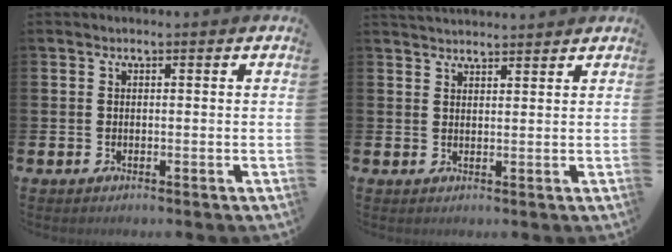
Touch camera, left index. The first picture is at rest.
{"total": 2.6, "force": [2.6, 0.4, 0.2], "torque": [0.001, -0.014, 0.046]}